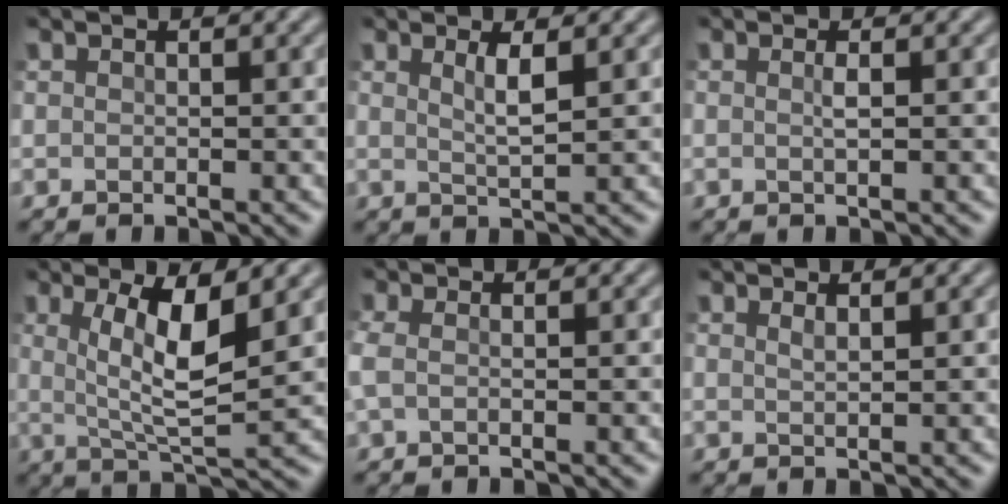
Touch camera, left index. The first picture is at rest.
{"total": 2.2, "force": [0.7, 0.5, 2.1], "torque": [-0.034, -0.004, 0.008]}
{"total": 0.9, "force": [-0.1, 0.1, 0.8], "torque": [-0.017, 0.003, -0.006]}
{"total": 6.2, "force": [1.2, 1.7, 5.9], "torque": [-0.110, -0.012, 0.023]}
{"total": 1.6, "force": [-0.1, 0.8, 1.4], "torque": [-0.039, 0.002, -0.010]}
{"total": 0.9, "force": [0.5, 0.3, 0.7], "torque": [-0.009, 0.000, 0.005]}